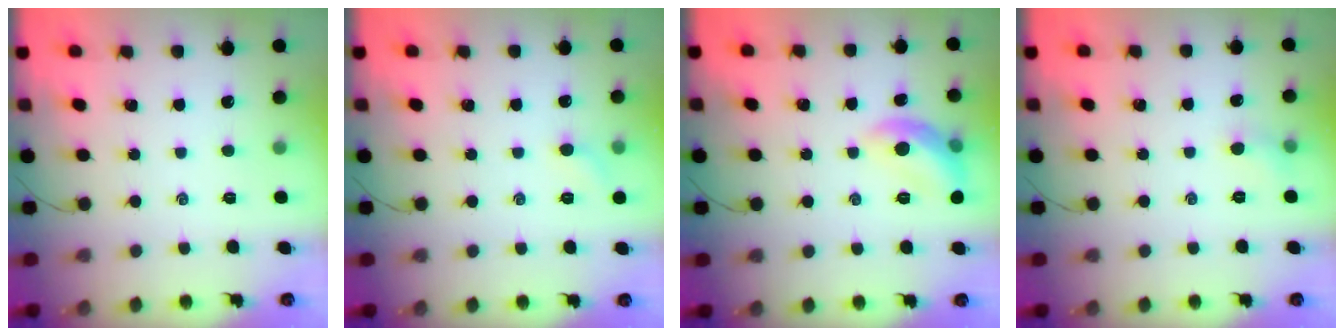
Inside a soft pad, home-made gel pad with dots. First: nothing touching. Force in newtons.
{"total": 4.4, "press": 4.2, "slide": 1.3}
{"total": 10.1, "press": 10.1, "slide": 1.0}
{"total": 3.4, "press": 3.2, "slide": 1.2}